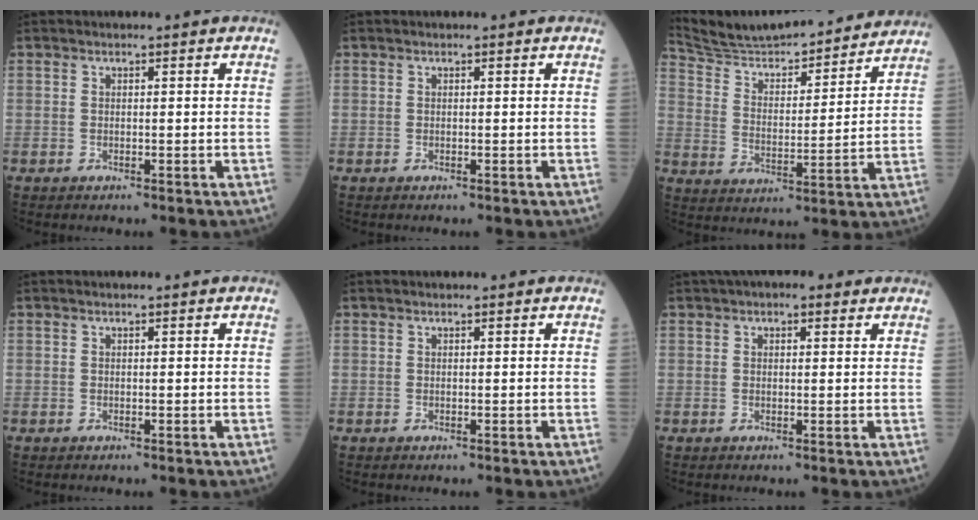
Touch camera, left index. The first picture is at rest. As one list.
[{"total": 0.0}, {"total": 21.6, "force": [20.2, 3.6, 6.8], "torque": [-0.116, 0.006, 0.302]}, {"total": 0.0}, {"total": 0.0}, {"total": 3.9, "force": [2.7, 1.8, 2.2], "torque": [-0.034, 0.028, 0.038]}]